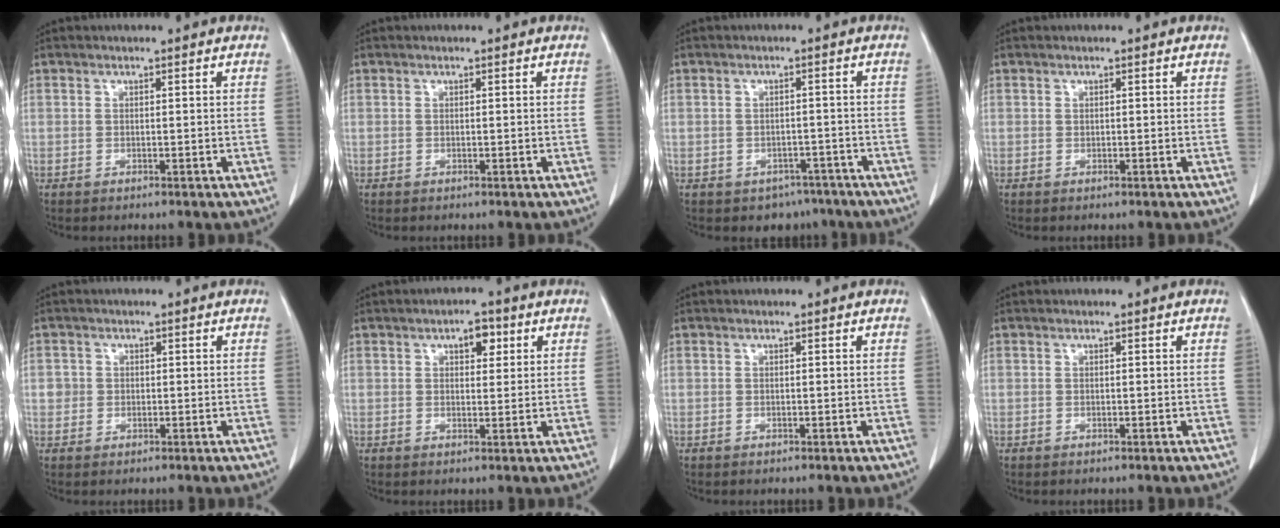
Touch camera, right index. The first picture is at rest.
{"total": 0.0}
{"total": 4.7, "force": [-3.2, 3.4, 0.1], "torque": [0.013, 0.017, -0.039]}
{"total": 0.0}
{"total": 1.8, "force": [0.0, 1.7, 0.3], "torque": [0.001, 0.007, 0.000]}
{"total": 3.4, "force": [1.6, 1.7, 2.5], "torque": [-0.035, 0.008, 0.022]}
{"total": 0.0}
{"total": 0.0}